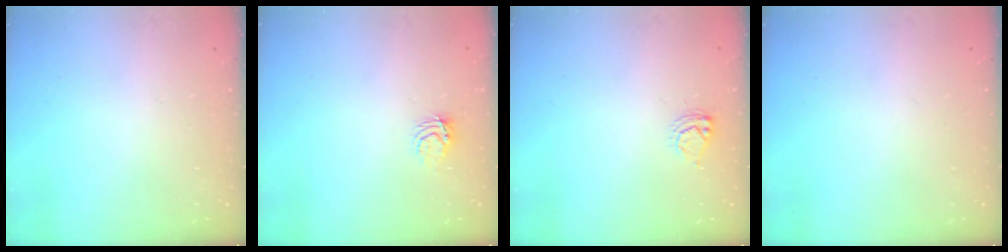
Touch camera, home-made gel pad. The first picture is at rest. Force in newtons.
{"total": 3.9, "press": 3.9, "slide": 0.4}
{"total": 5.7, "press": 5.7, "slide": 0.6}
{"total": 0.0}